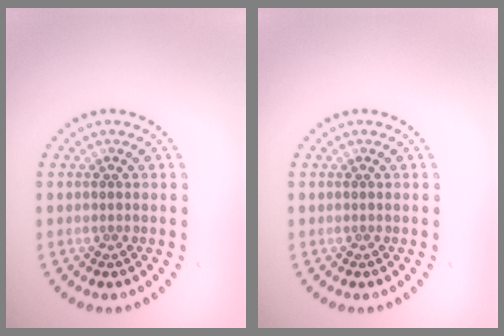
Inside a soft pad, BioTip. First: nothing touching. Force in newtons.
{"total": 0.0}